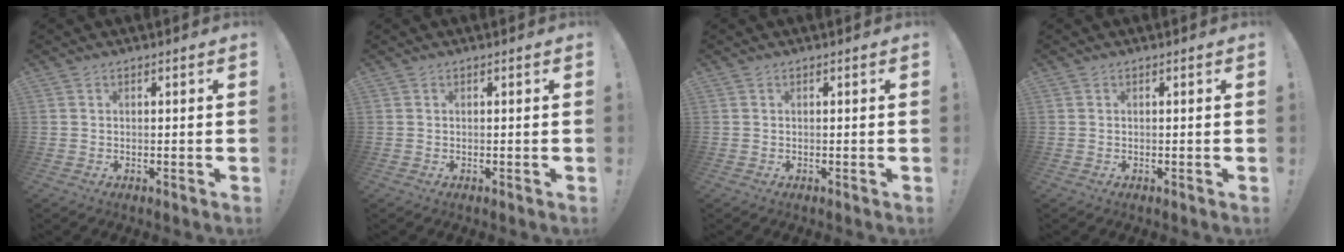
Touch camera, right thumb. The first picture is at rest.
{"total": 0.0}
{"total": 0.0}
{"total": 0.0}